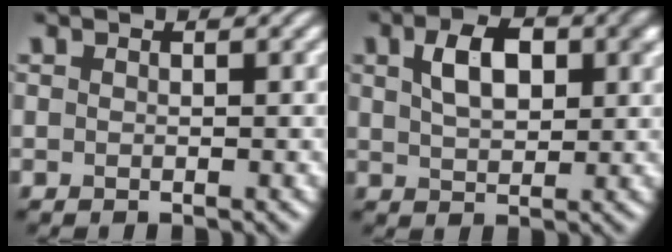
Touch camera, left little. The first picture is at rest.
{"total": 5.2, "force": [1.6, 2.9, 3.9], "torque": [-0.071, 0.008, 0.027]}